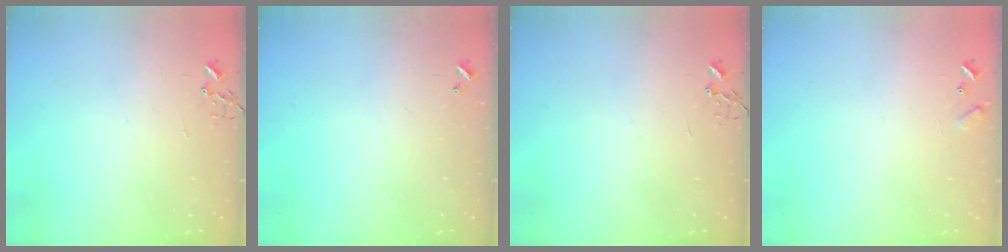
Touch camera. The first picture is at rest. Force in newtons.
{"total": 0.0}
{"total": 0.0}
{"total": 6.4, "press": 6.4, "slide": 0.5}